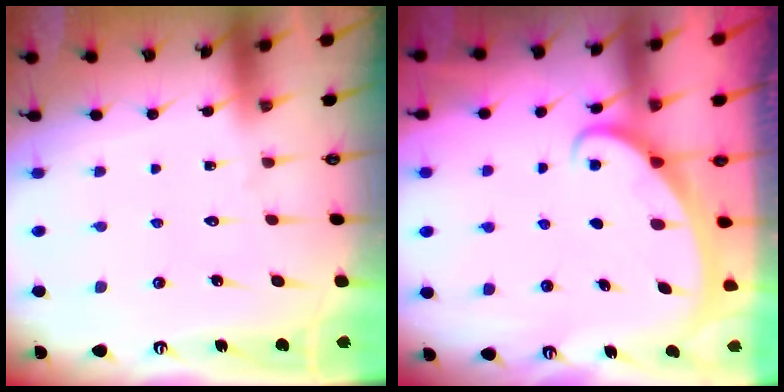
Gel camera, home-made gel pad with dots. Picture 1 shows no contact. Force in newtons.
{"total": 2.1, "press": 2.1, "slide": 0.1}